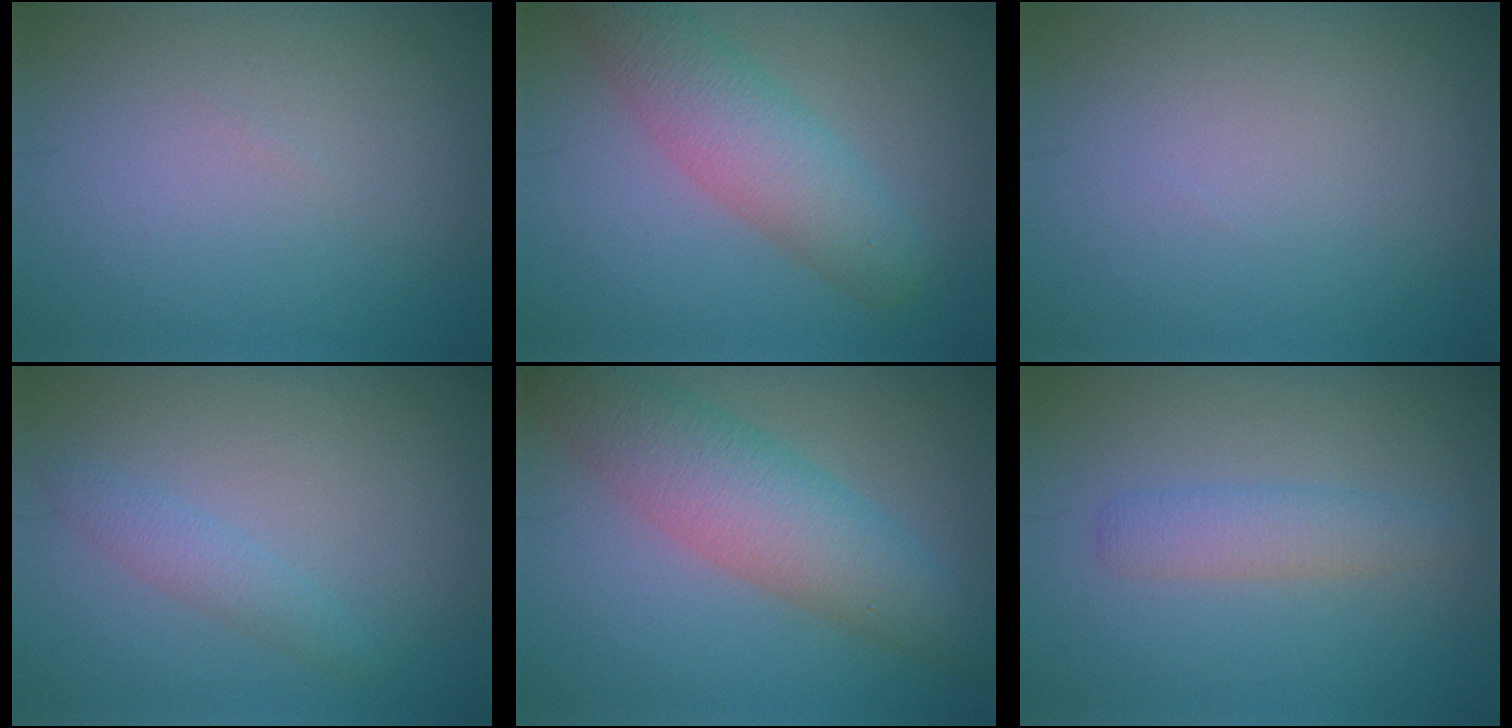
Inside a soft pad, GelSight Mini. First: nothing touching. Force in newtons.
{"total": 5.0, "press": 5.0, "slide": 0.2}
{"total": 0.0}
{"total": 1.7, "press": 1.7, "slide": 0.1}
{"total": 6.4, "press": 6.4, "slide": 0.1}
{"total": 2.4, "press": 2.4, "slide": 0.1}